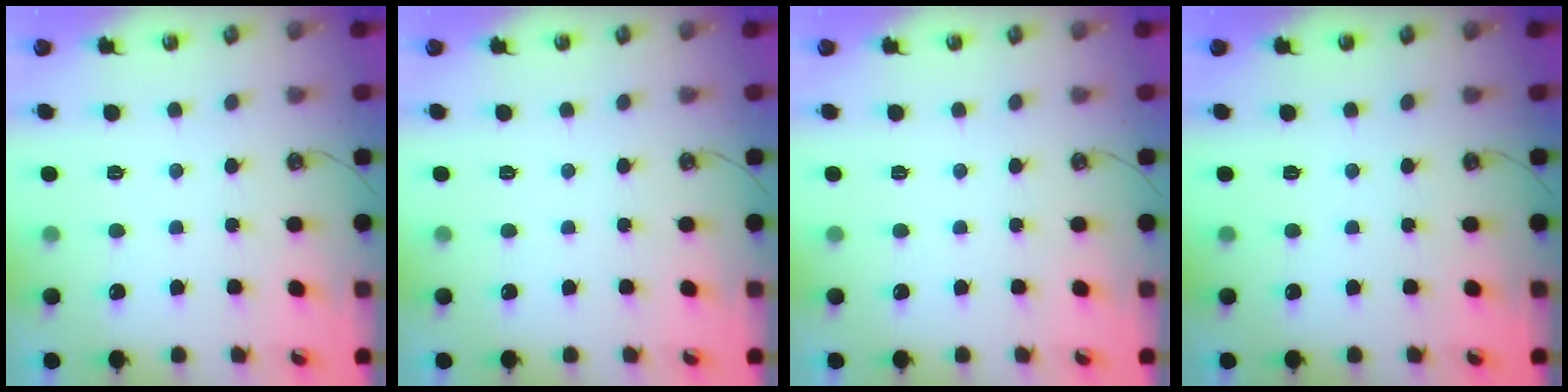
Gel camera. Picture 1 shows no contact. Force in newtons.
{"total": 0.0}
{"total": 0.0}
{"total": 0.0}